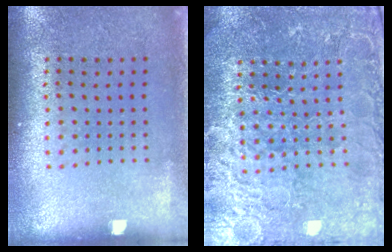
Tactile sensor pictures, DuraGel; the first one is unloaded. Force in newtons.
{"total": 4.0, "press": 3.9, "slide": 1.1}